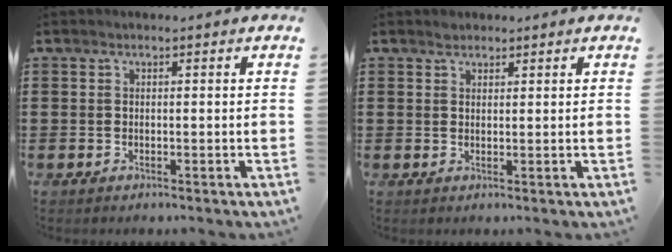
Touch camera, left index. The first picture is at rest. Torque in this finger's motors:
{"motor_torque": [0.25, -0.20, 0.03, 0.01]}